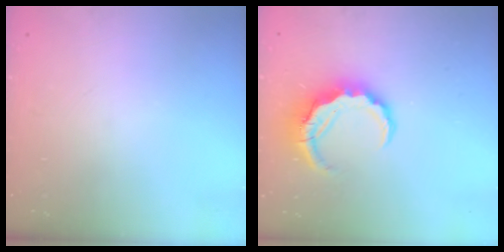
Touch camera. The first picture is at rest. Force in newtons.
{"total": 6.9, "press": 6.8, "slide": 1.3}